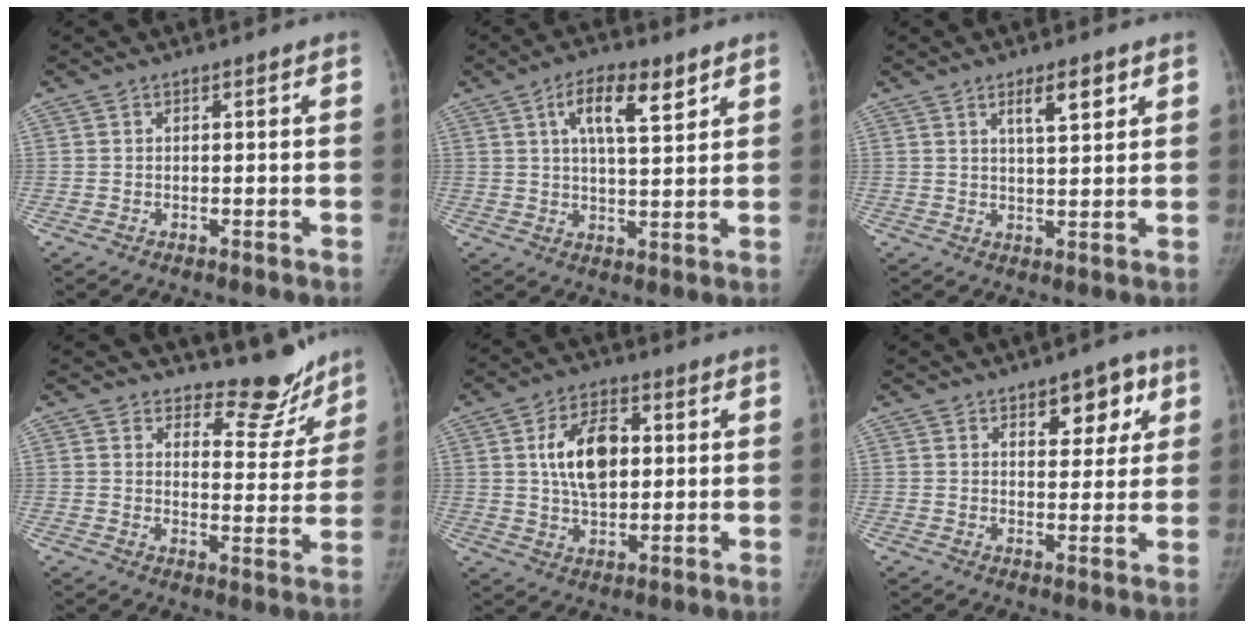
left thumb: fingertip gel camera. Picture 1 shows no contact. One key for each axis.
{"total": 9.4, "fx": 4.6, "fy": 3.4, "fz": 7.5, "tx": -0.112, "ty": -0.018, "tz": 0.076}
{"total": 5.5, "fx": 3.1, "fy": 1.7, "fz": 4.3, "tx": -0.059, "ty": -0.019, "tz": 0.051}
{"total": 10.1, "fx": 9.1, "fy": 4.2, "fz": 1.6, "tx": 0.022, "ty": -0.085, "tz": 0.113}
{"total": 11.4, "fx": 2.1, "fy": 7.0, "fz": 8.7, "tx": -0.124, "ty": -0.002, "tz": 0.037}
{"total": 8.0, "fx": 4.0, "fy": 4.4, "fz": 5.4, "tx": -0.032, "ty": -0.016, "tz": 0.050}